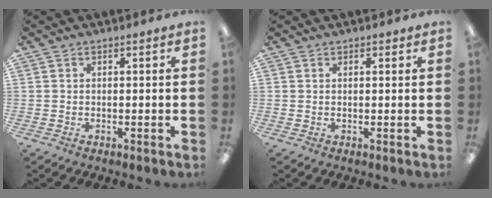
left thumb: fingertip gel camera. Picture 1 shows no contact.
{"total": 0.6, "force": [0.4, 0.3, 0.1], "torque": [-0.003, 0.001, 0.008]}